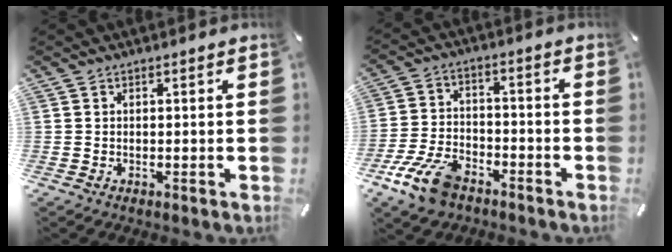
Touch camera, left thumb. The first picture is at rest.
{"total": 11.6, "force": [-7.4, 6.1, 6.6], "torque": [-0.129, 0.041, -0.135]}